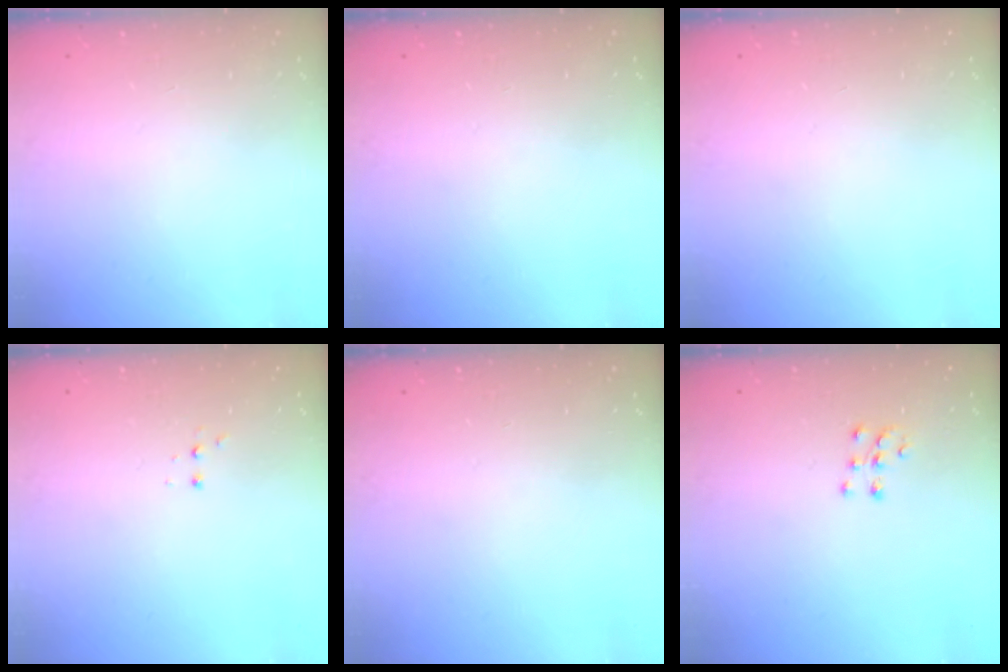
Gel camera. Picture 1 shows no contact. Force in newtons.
{"total": 0.0}
{"total": 0.0}
{"total": 2.8, "press": 2.8, "slide": 0.5}
{"total": 0.0}
{"total": 7.6, "press": 7.6, "slide": 0.5}